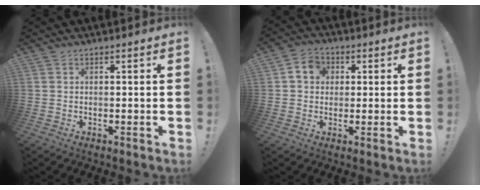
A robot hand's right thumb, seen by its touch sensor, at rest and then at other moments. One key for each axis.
{"total": 6.8, "fx": 1.7, "fy": 5.9, "fz": 3.0, "tx": -0.045, "ty": 0.008, "tz": 0.034}